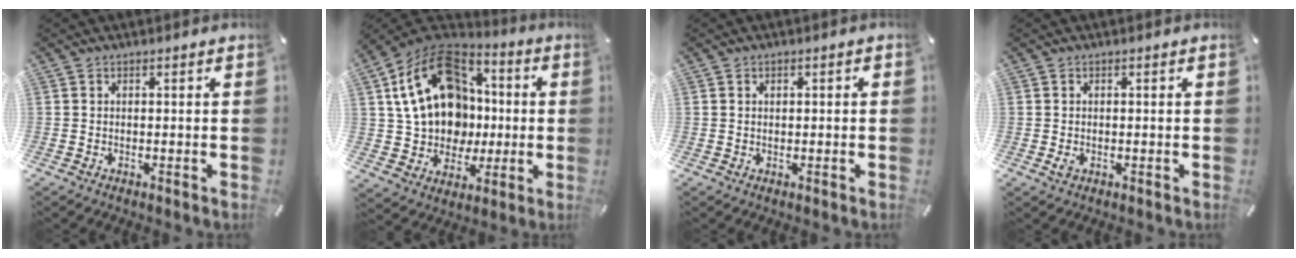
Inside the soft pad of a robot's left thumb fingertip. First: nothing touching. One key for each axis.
{"total": 22.4, "fx": 3.8, "fy": 17.8, "fz": 13.1, "tx": -0.242, "ty": -0.004, "tz": 0.081}
{"total": 1.5, "fx": 0.1, "fy": 1.1, "fz": 0.9, "tx": -0.019, "ty": 0.006, "tz": -0.001}
{"total": 1.4, "fx": -0.3, "fy": 1.0, "fz": 1.0, "tx": -0.018, "ty": 0.002, "tz": -0.005}